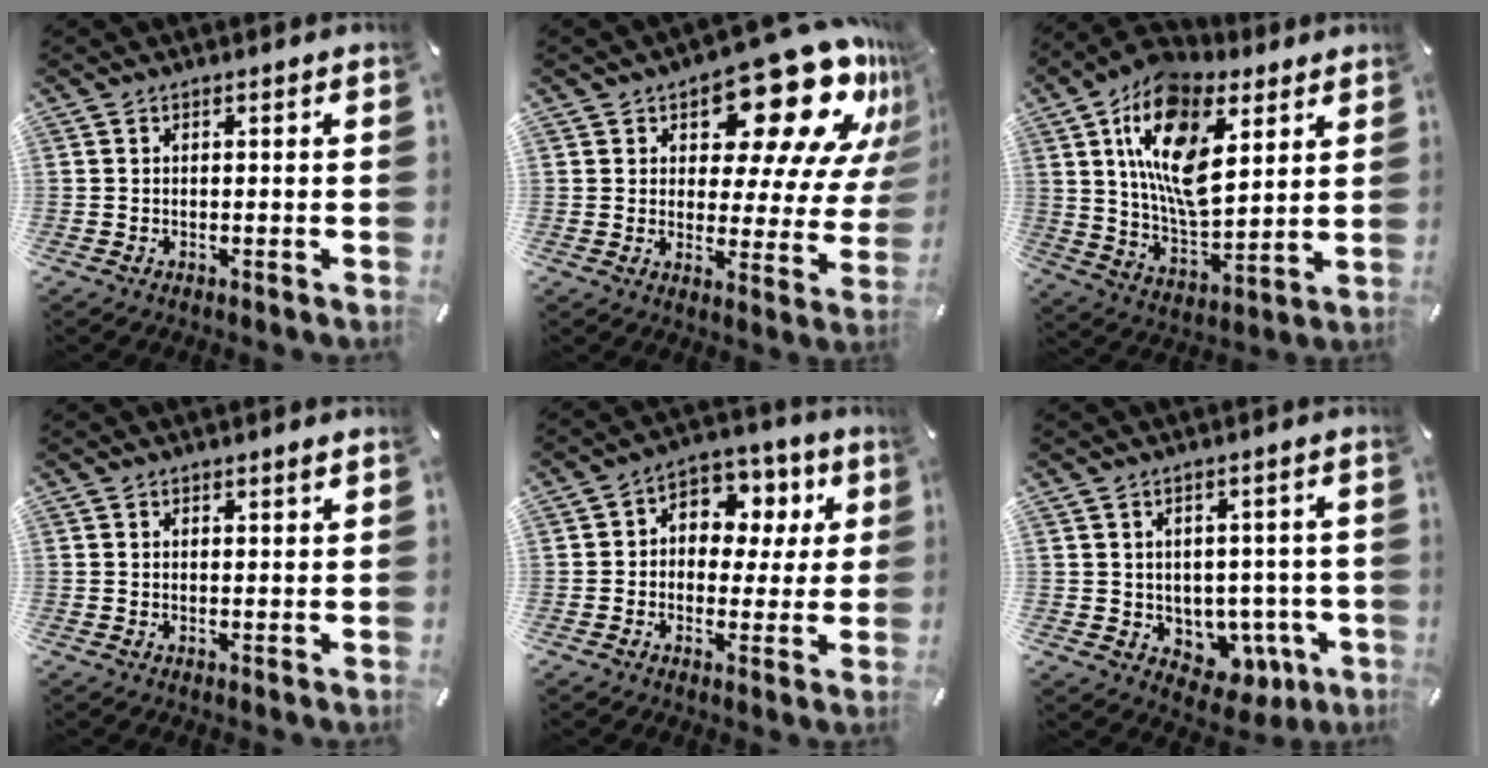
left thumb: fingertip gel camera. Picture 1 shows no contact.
{"total": 21.4, "force": [14.0, 9.1, 13.4], "torque": [-0.176, -0.104, 0.229]}
{"total": 18.8, "force": [8.0, 10.5, 13.4], "torque": [-0.263, -0.021, 0.139]}
{"total": 1.1, "force": [1.0, 0.4, 0.3], "torque": [0.002, -0.005, 0.017]}
{"total": 8.9, "force": [1.4, 7.6, 4.3], "torque": [-0.058, -0.006, 0.024]}
{"total": 6.4, "force": [1.1, 6.0, 1.8], "torque": [-0.015, -0.020, 0.031]}